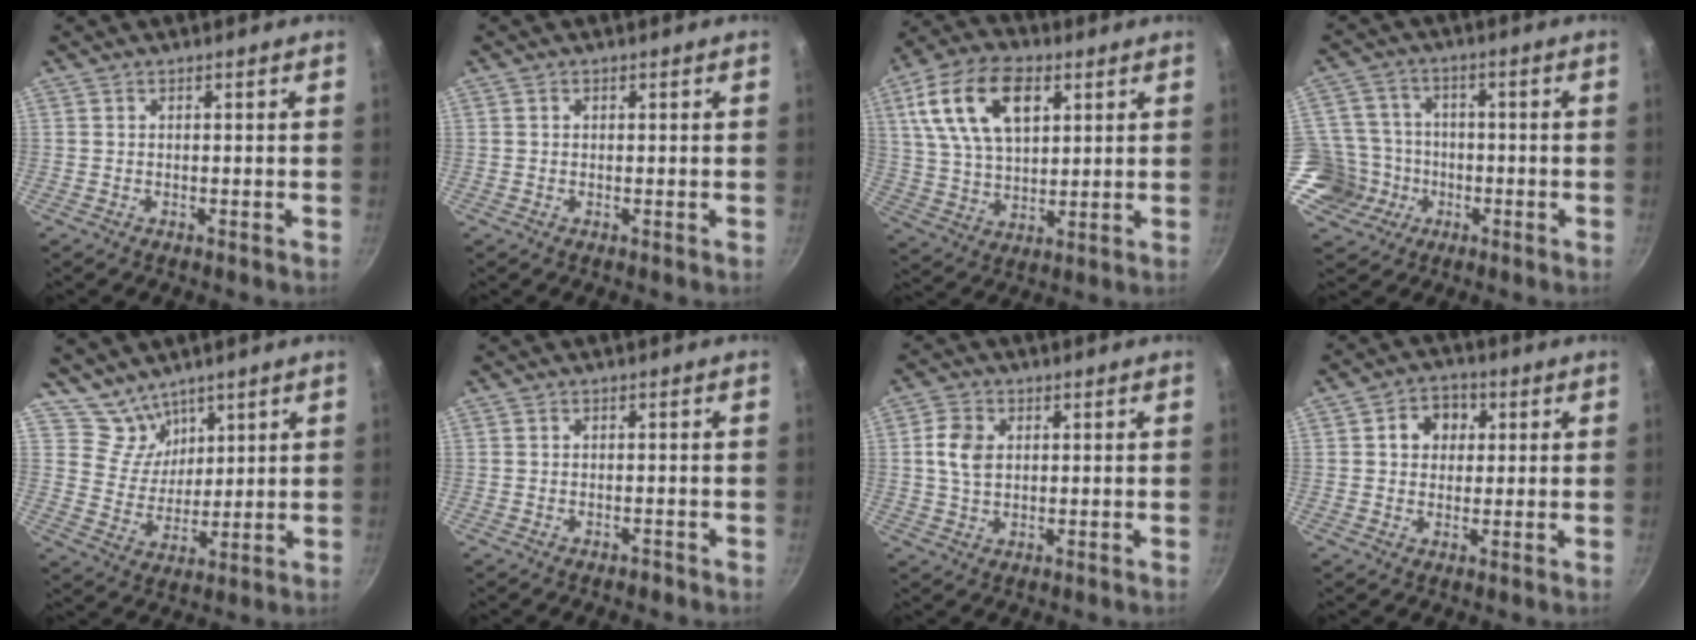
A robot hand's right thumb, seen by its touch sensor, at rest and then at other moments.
{"total": 0.6, "force": [0.2, 0.6, 0.2], "torque": [-0.002, 0.005, 0.002]}
{"total": 17.6, "force": [6.4, 10.4, 12.6], "torque": [-0.218, -0.005, 0.118]}
{"total": 11.0, "force": [-3.6, 10.0, 3.2], "torque": [-0.042, 0.036, -0.066]}
{"total": 7.1, "force": [5.6, 4.4, 0.8], "torque": [0.011, -0.042, 0.110]}
{"total": 0.9, "force": [-0.7, 0.5, 0.3], "torque": [-0.004, 0.009, -0.009]}
{"total": 6.0, "force": [1.1, 4.3, 4.0], "torque": [-0.062, 0.003, 0.020]}
{"total": 6.5, "force": [1.6, 5.4, 3.2], "torque": [-0.015, 0.006, 0.017]}